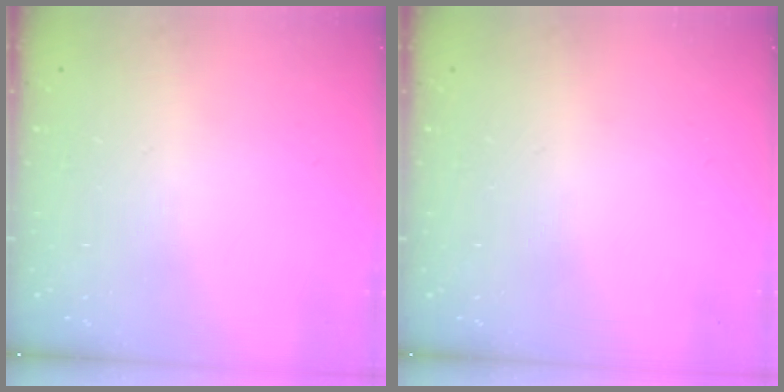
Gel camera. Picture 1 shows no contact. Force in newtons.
{"total": 0.0}